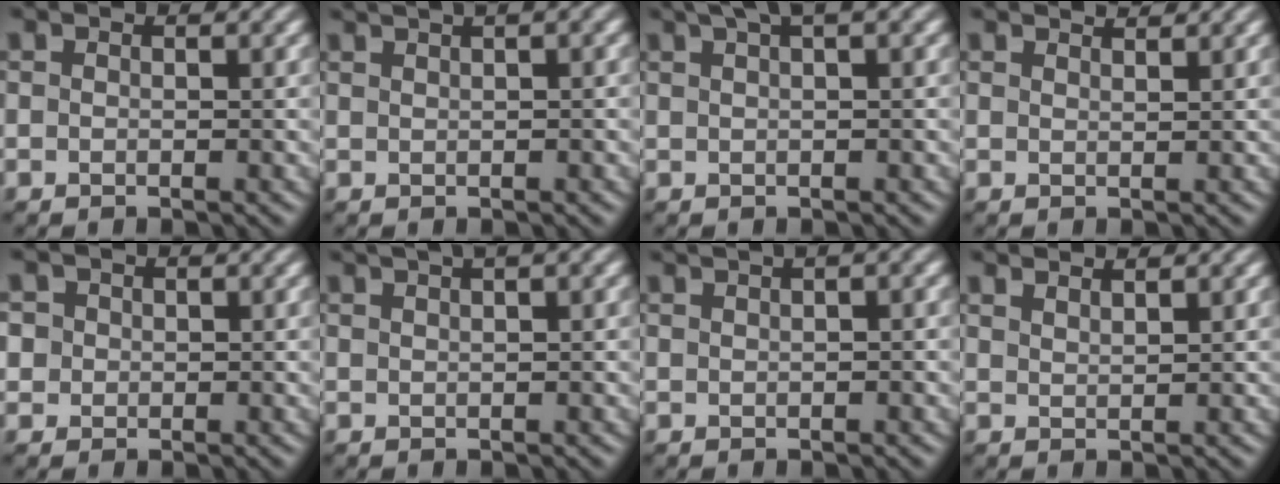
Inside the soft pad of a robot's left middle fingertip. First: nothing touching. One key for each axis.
{"total": 4.3, "fx": 2.8, "fy": 1.5, "fz": 2.8, "tx": -0.047, "ty": 0.029, "tz": 0.039}
{"total": 2.6, "fx": 1.8, "fy": 0.1, "fz": 1.8, "tx": -0.038, "ty": 0.012, "tz": 0.034}
{"total": 2.0, "fx": 2.0, "fy": 0.0, "fz": 0.4, "tx": -0.011, "ty": 0.004, "tz": 0.020}
{"total": 2.3, "fx": 0.5, "fy": 2.2, "fz": 0.5, "tx": -0.006, "ty": 0.010, "tz": 0.006}
{"total": 3.7, "fx": 2.6, "fy": 0.9, "fz": 2.4, "tx": -0.041, "ty": 0.020, "tz": 0.033}
{"total": 4.9, "fx": 2.8, "fy": 1.9, "fz": 3.5, "tx": -0.048, "ty": 0.028, "tz": 0.037}
{"total": 2.7, "fx": 2.5, "fy": 0.3, "fz": 0.9, "tx": -0.018, "ty": 0.018, "tz": 0.028}